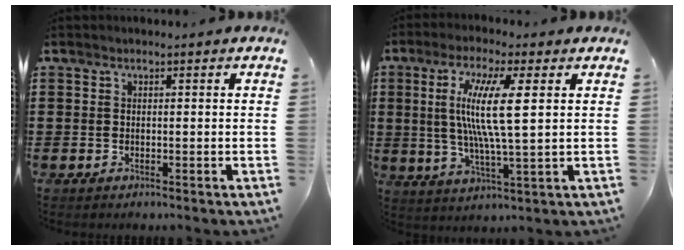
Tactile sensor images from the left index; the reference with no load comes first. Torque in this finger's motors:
{"motor_torque": [2.00, -0.13, 0.72, 0.21]}